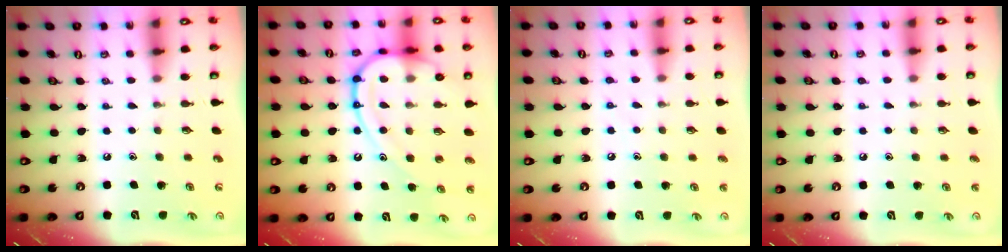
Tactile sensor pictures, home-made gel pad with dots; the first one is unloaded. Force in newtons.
{"total": 15.9, "press": 15.9, "slide": 1.1}
{"total": 4.9, "press": 4.9, "slide": 0.6}
{"total": 2.7, "press": 2.6, "slide": 0.7}